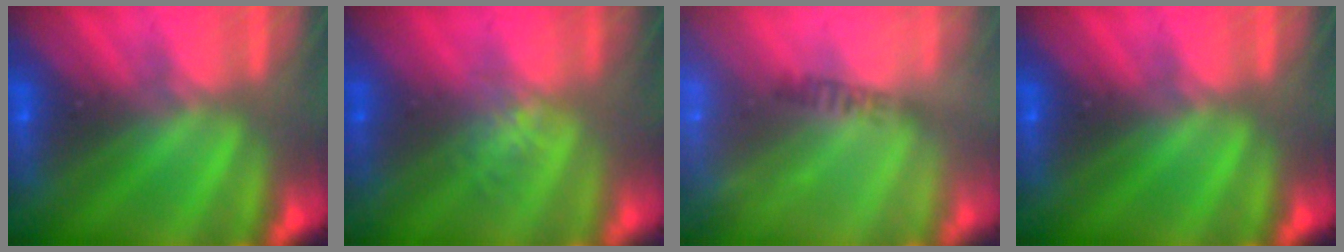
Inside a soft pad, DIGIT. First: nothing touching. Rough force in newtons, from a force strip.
{"total": 1.4}
{"total": 2.5}
{"total": 0.0}